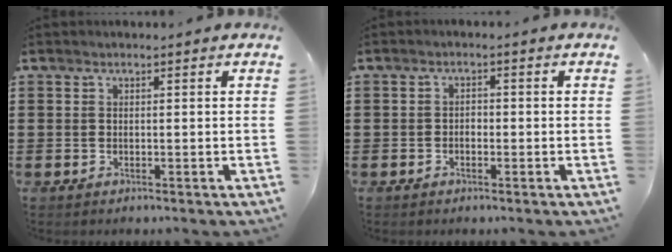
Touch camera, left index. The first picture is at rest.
{"total": 1.2, "force": [-0.7, 0.6, 0.7], "torque": [-0.016, 0.000, -0.015]}